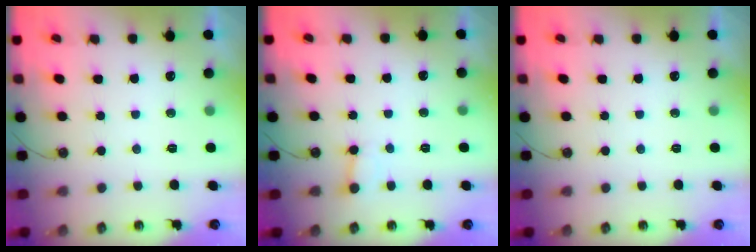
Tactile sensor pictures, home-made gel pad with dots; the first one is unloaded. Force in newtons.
{"total": 4.1, "press": 4.0, "slide": 0.5}
{"total": 0.0}